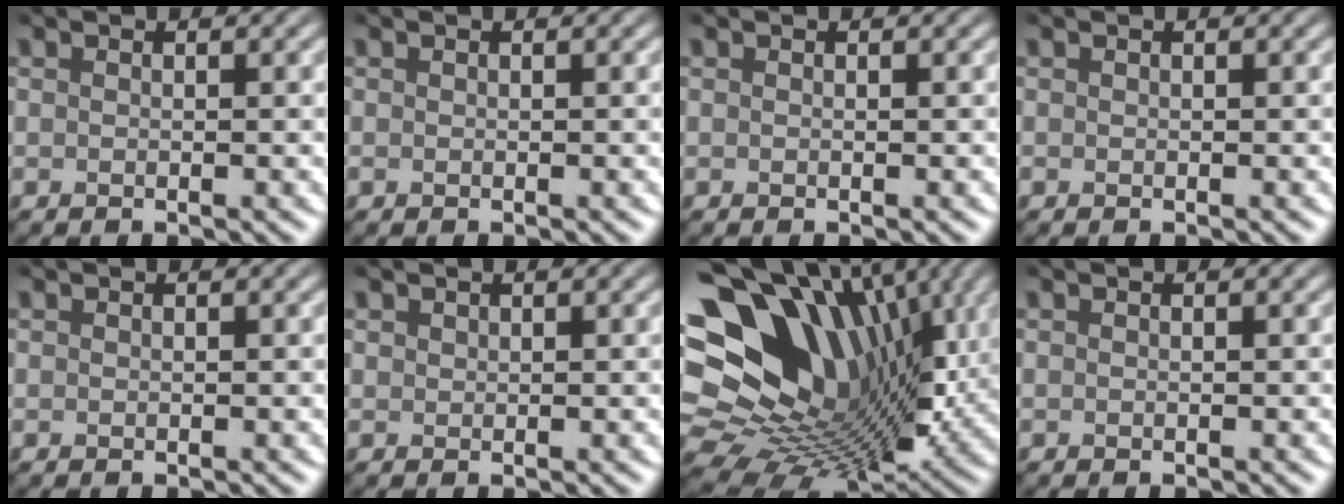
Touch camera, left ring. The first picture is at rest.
{"total": 0.0}
{"total": 0.0}
{"total": 0.0}
{"total": 0.0}
{"total": 0.6, "force": [0.5, 0.4, 0.0], "torque": [-0.002, -0.002, 0.010]}
{"total": 15.5, "force": [3.5, 11.5, 9.7], "torque": [-0.180, 0.013, 0.074]}
{"total": 0.0}